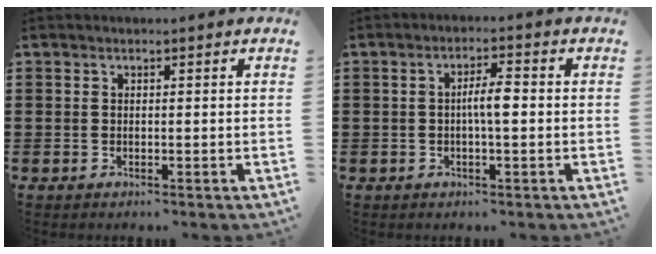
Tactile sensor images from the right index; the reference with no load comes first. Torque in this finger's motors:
{"motor_torque": [0.73, -0.23, 0.44, 0.13]}